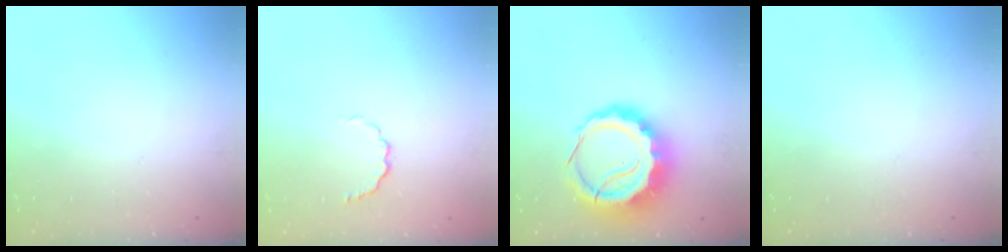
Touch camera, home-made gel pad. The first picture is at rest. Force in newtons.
{"total": 4.2, "press": 4.1, "slide": 1.2}
{"total": 13.6, "press": 13.3, "slide": 2.7}
{"total": 0.0}